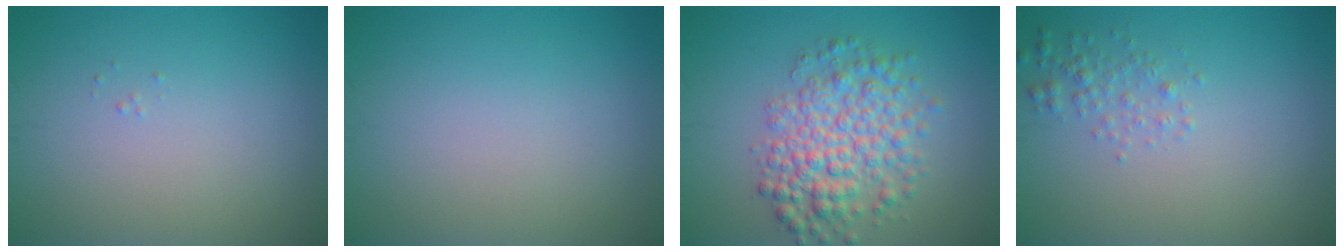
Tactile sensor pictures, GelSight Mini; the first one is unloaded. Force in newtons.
{"total": 0.0}
{"total": 5.9, "press": 5.9, "slide": 0.1}
{"total": 1.5, "press": 1.5, "slide": 0.0}